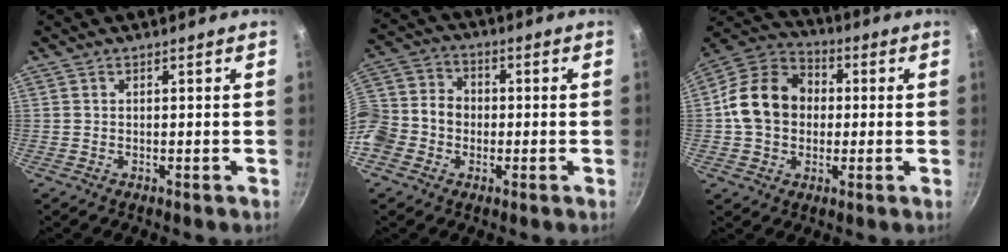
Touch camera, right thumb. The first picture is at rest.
{"total": 14.2, "force": [-3.2, 11.9, 7.2], "torque": [-0.142, 0.046, -0.076]}
{"total": 14.9, "force": [0.4, 11.9, 8.9], "torque": [-0.125, 0.032, -0.012]}